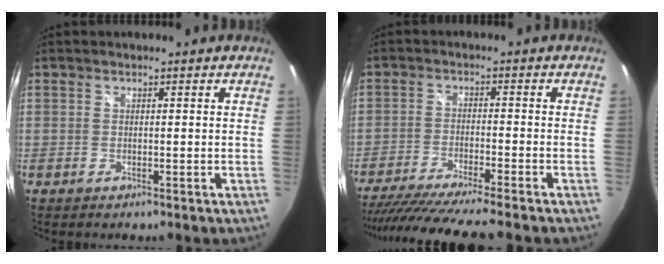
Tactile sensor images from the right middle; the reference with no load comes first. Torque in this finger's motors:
{"motor_torque": [1.07, -1.07, 0.22, 0.08]}